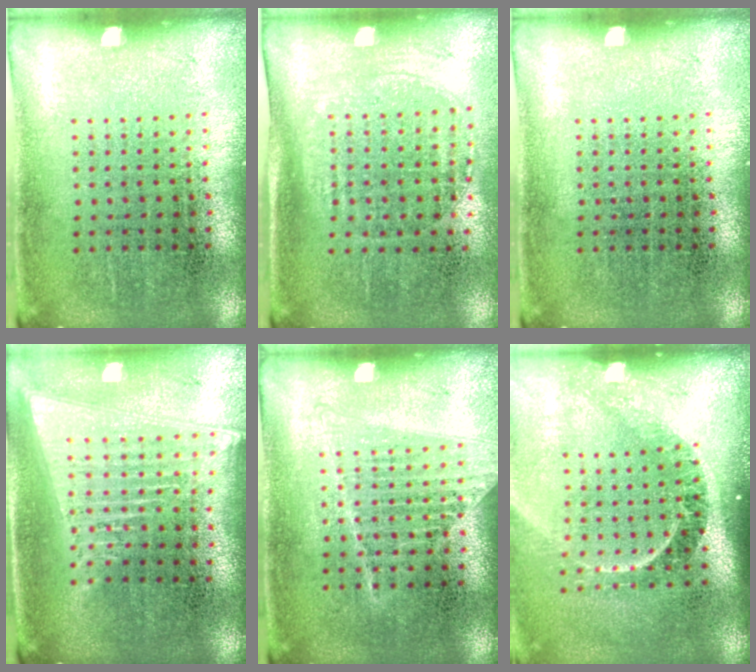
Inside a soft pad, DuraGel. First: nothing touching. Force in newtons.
{"total": 1.5, "press": 1.2, "slide": 0.8}
{"total": 0.0}
{"total": 2.0, "press": 1.7, "slide": 1.1}
{"total": 1.2, "press": 1.1, "slide": 0.4}
{"total": 2.4, "press": 1.6, "slide": 1.8}